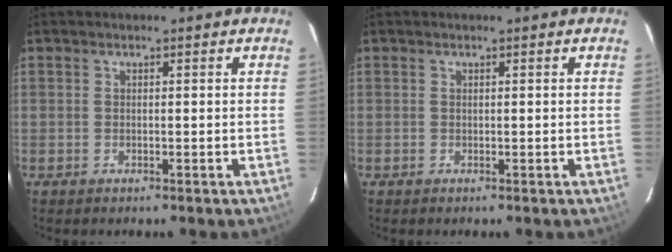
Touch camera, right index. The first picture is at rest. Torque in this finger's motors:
{"motor_torque": [0.05, -0.05, -0.03, 0.00]}